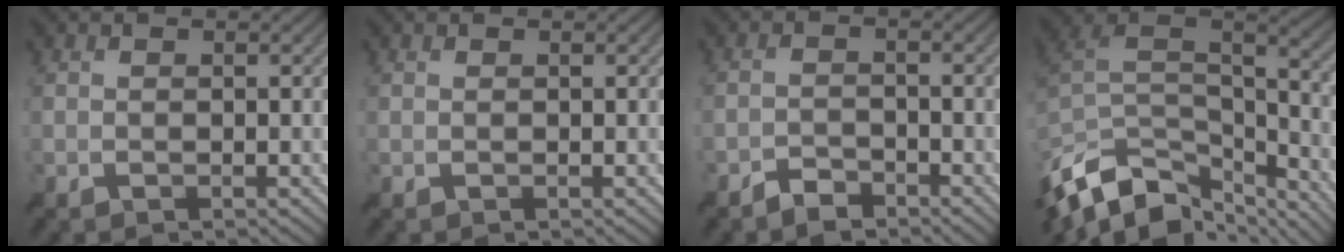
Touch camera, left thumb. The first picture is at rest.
{"total": 0.0}
{"total": 2.6, "force": [-2.3, 1.0, 0.6], "torque": [-0.007, 0.002, -0.047]}
{"total": 14.1, "force": [-9.7, 6.8, 7.5], "torque": [-0.209, -0.013, -0.159]}